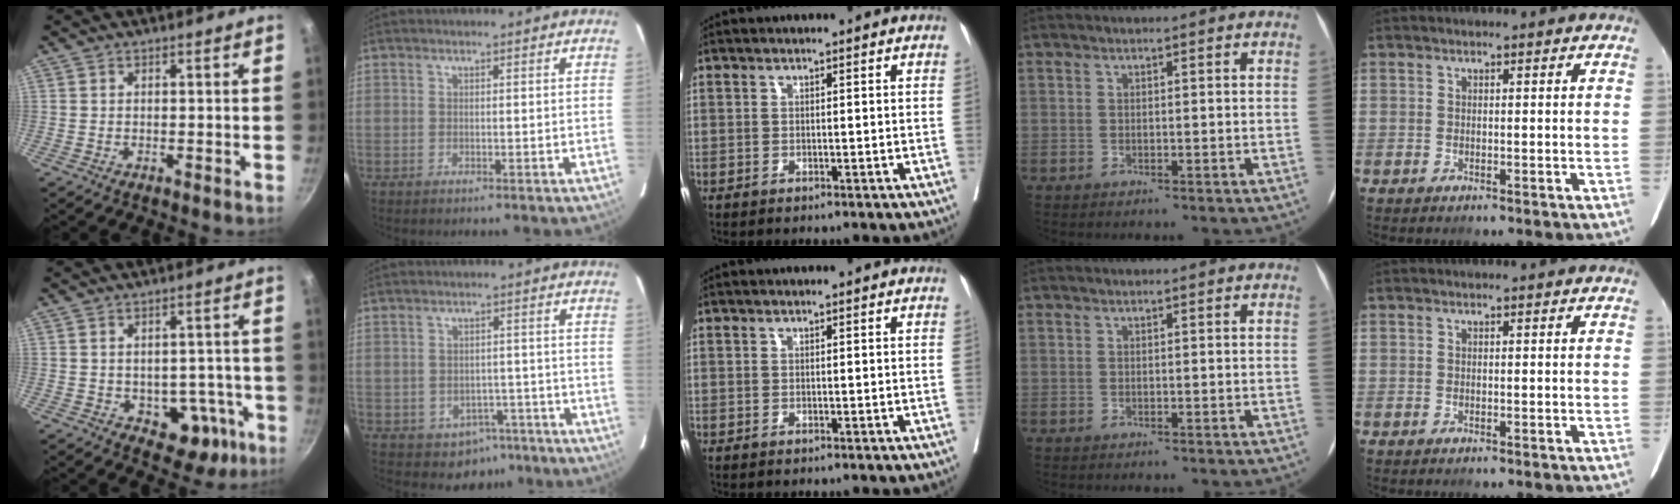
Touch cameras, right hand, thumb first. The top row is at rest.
{"thumb": {"total": 9.1, "force": [-3.4, 6.2, 5.7], "torque": [-0.038, 0.032, -0.030]}, "index": {"total": 6.0, "force": [-3.5, 4.6, 1.4], "torque": [-0.010, 0.012, -0.038]}}